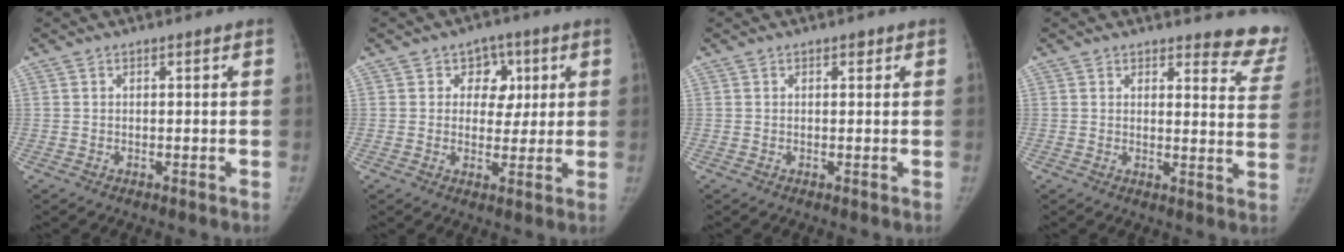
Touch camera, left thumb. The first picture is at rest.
{"total": 6.1, "force": [2.0, 5.1, 2.8], "torque": [0.005, -0.002, 0.023]}
{"total": 0.9, "force": [0.5, 0.5, 0.5], "torque": [-0.002, -0.002, 0.005]}
{"total": 10.1, "force": [9.8, 2.5, 0.9], "torque": [0.038, -0.098, 0.076]}